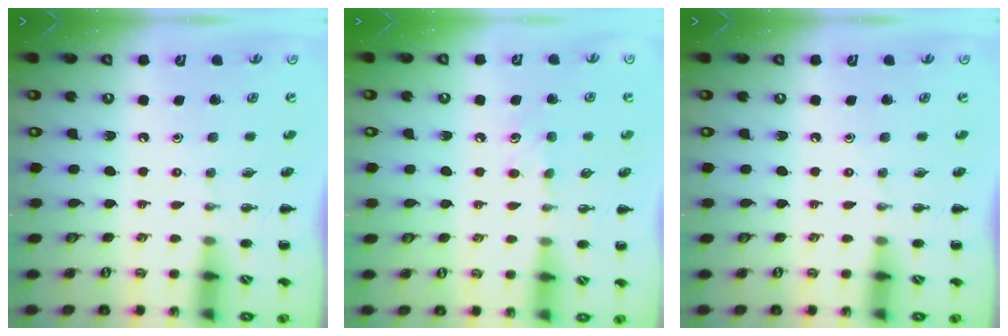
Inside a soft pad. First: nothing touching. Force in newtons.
{"total": 4.8, "press": 4.6, "slide": 1.3}
{"total": 0.0}